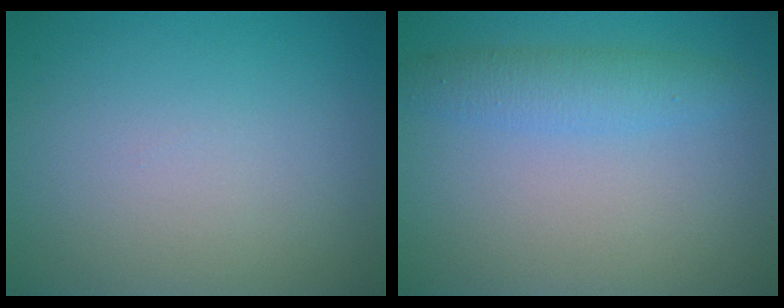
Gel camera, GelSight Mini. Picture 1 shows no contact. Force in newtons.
{"total": 2.8, "press": 2.8, "slide": 0.0}